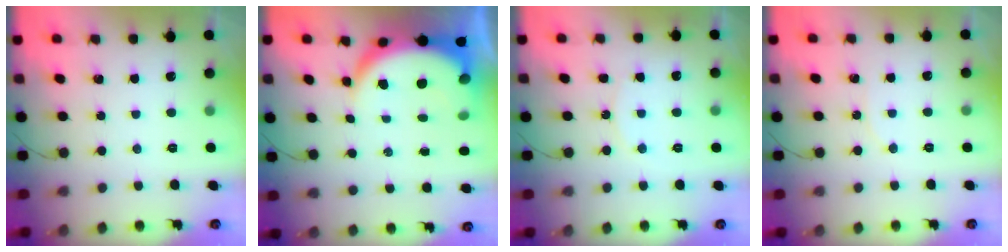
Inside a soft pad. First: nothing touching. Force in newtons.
{"total": 10.2, "press": 10.1, "slide": 1.1}
{"total": 7.4, "press": 7.4, "slide": 0.8}
{"total": 3.9, "press": 3.9, "slide": 0.6}